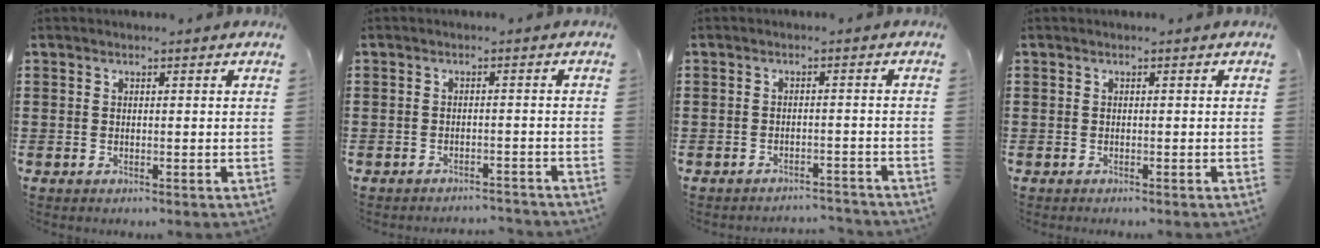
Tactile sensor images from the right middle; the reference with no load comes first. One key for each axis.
{"total": 1.9, "fx": -1.9, "fy": 0.1, "fz": 0.0, "tx": -0.006, "ty": 0.001, "tz": -0.041}
{"total": 2.3, "fx": -2.3, "fy": 0.1, "fz": 0.0, "tx": -0.005, "ty": 0.002, "tz": -0.048}
{"total": 0.0}